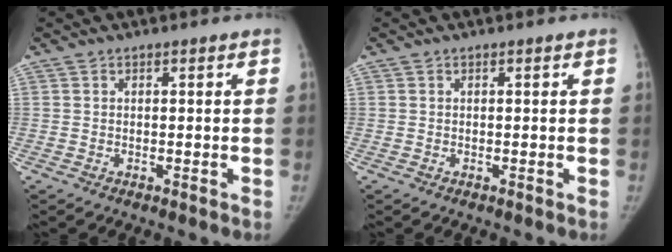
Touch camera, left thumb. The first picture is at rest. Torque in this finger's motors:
{"motor_torque": [0.00, 0.00, 0.20, -0.20, 0.00]}